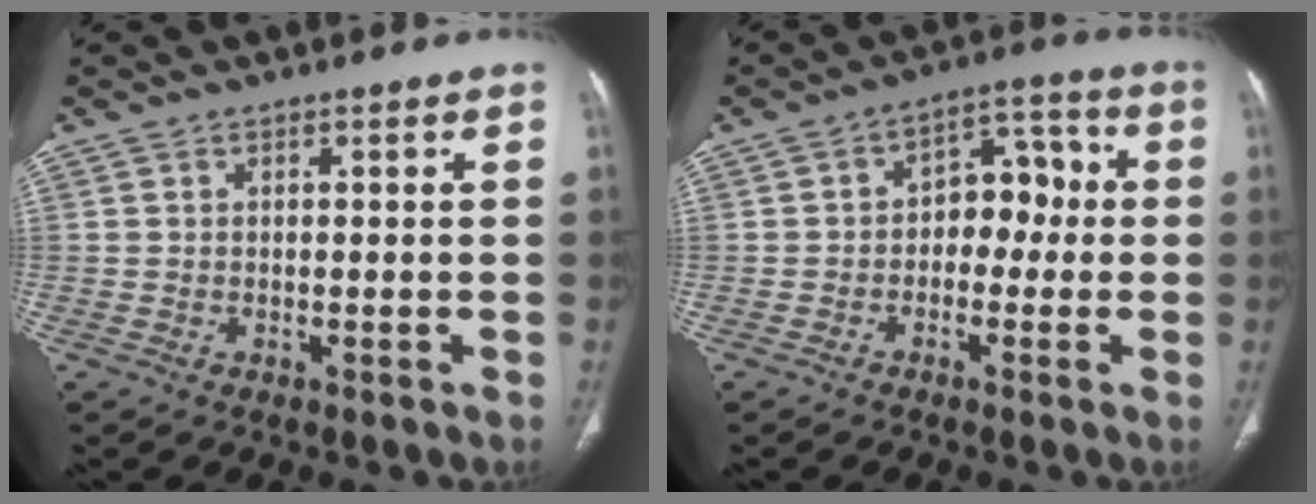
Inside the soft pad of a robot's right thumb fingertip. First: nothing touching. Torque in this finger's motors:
{"motor_torque": [-0.34, 0.41, 0.19, 0.37, 0.02]}